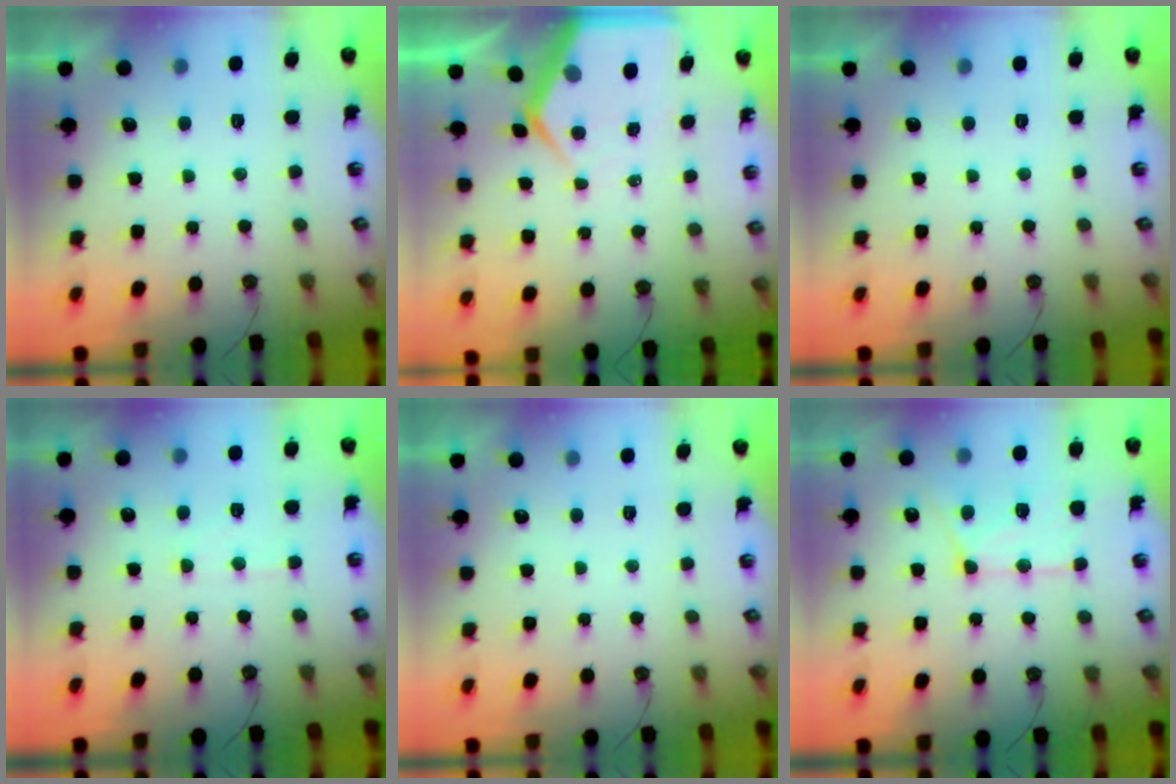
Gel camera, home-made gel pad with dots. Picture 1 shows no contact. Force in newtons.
{"total": 7.9, "press": 7.9, "slide": 0.8}
{"total": 0.0}
{"total": 4.2, "press": 4.2, "slide": 0.6}
{"total": 0.0}
{"total": 14.0, "press": 14.0, "slide": 1.4}